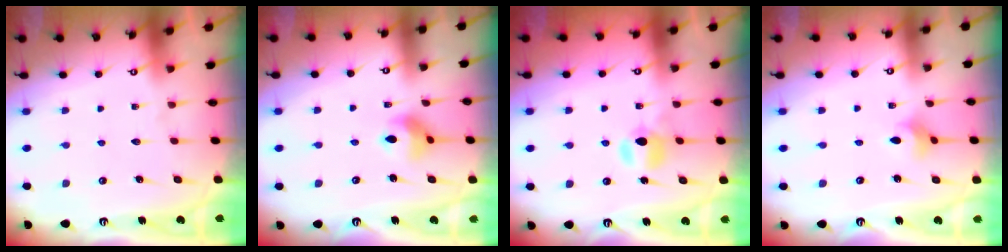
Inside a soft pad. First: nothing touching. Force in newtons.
{"total": 7.5, "press": 7.4, "slide": 1.4}
{"total": 6.7, "press": 6.6, "slide": 0.9}
{"total": 3.5, "press": 3.4, "slide": 0.7}